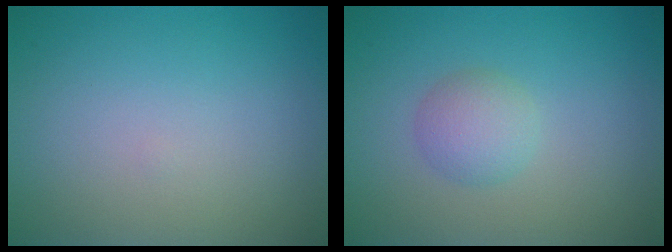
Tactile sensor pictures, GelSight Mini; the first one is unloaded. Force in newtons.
{"total": 2.3, "press": 2.3, "slide": 0.1}